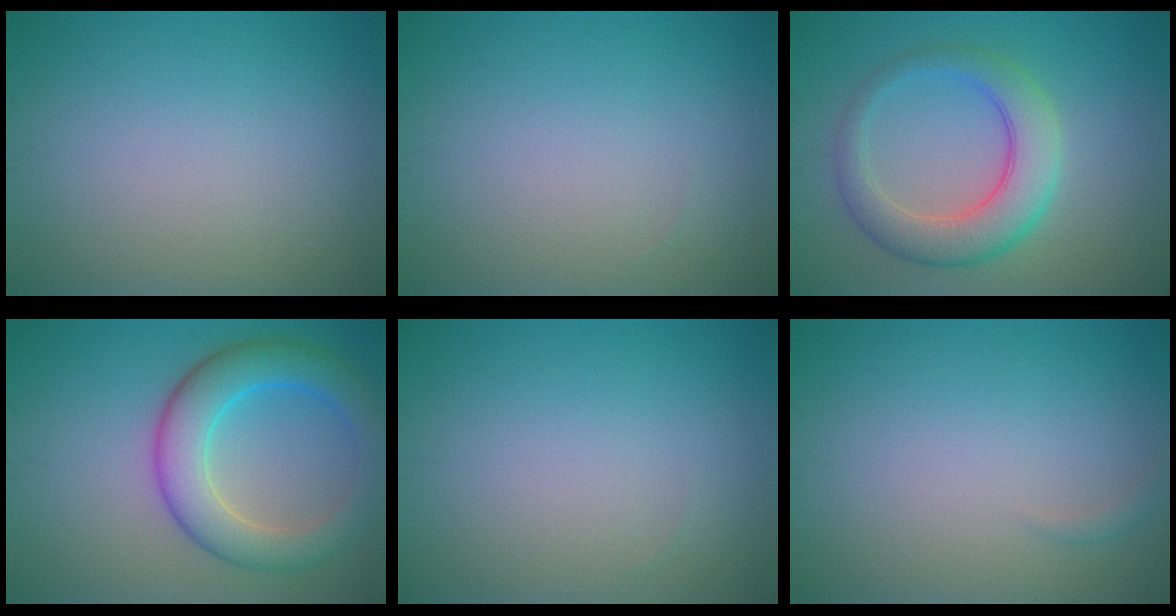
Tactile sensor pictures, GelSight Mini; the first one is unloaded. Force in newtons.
{"total": 0.0}
{"total": 5.6, "press": 5.6, "slide": 0.3}
{"total": 6.6, "press": 6.6, "slide": 0.0}
{"total": 0.0}
{"total": 0.5, "press": 0.5, "slide": 0.0}